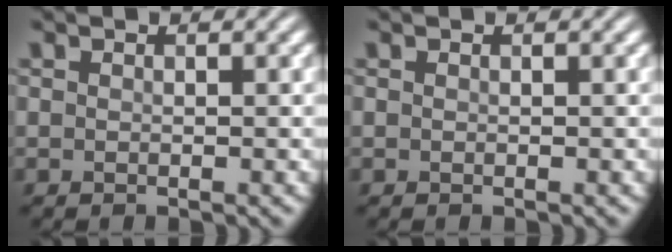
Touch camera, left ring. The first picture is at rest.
{"total": 0.0}